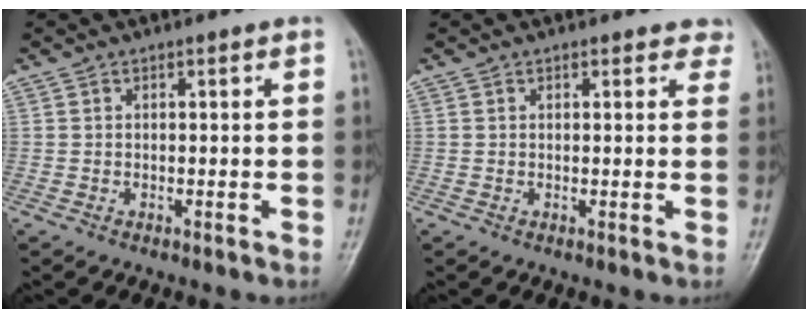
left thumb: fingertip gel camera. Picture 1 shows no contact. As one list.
[{"total": 2.3, "force": [1.8, 1.2, 0.6], "torque": [0.018, -0.005, 0.009]}]